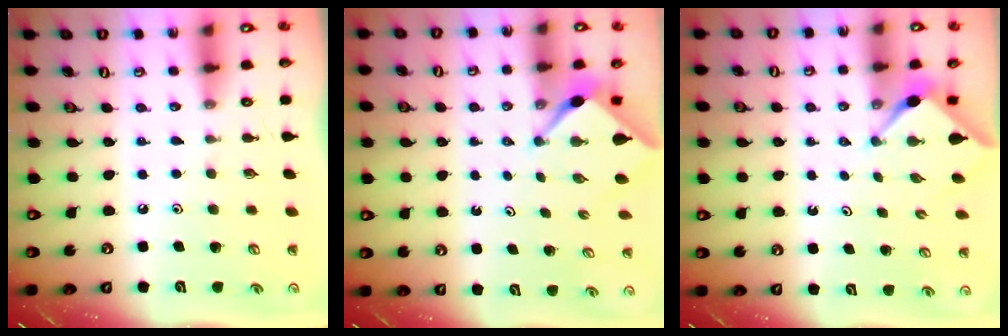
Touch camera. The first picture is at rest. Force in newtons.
{"total": 2.2, "press": 2.2, "slide": 0.3}
{"total": 2.9, "press": 2.9, "slide": 0.3}